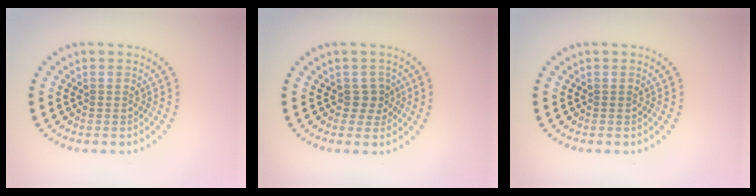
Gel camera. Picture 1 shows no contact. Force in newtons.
{"total": 1.6, "press": 1.2, "slide": 1.0}
{"total": 0.0}